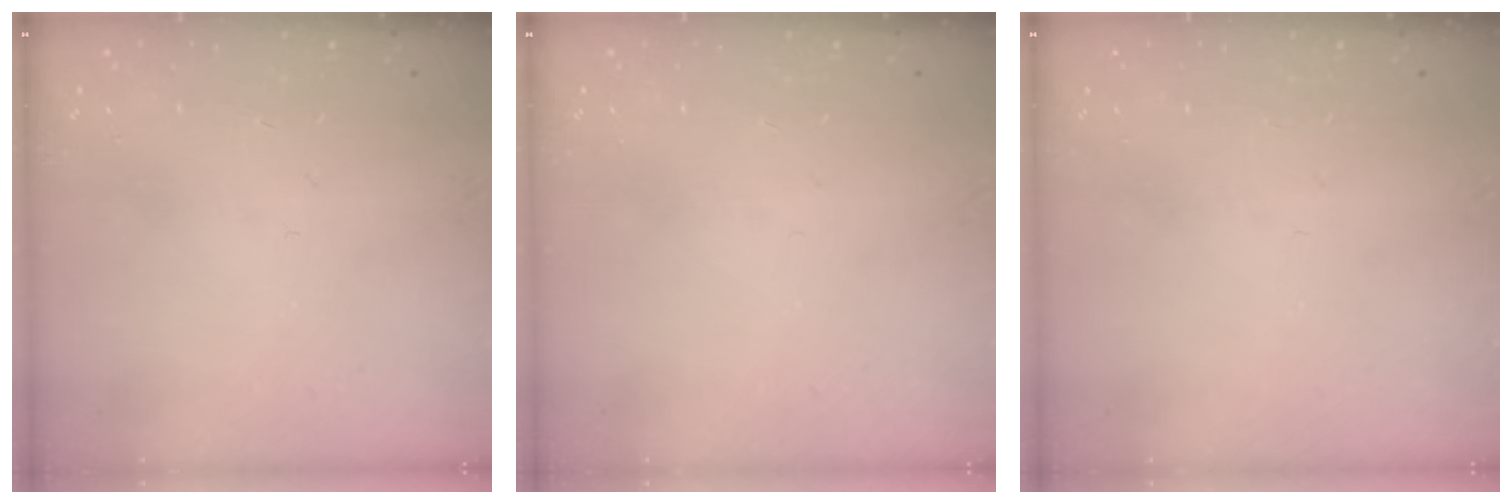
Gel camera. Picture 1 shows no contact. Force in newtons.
{"total": 0.0}
{"total": 0.0}